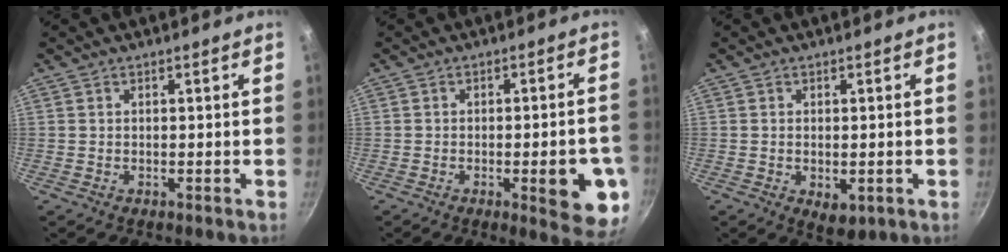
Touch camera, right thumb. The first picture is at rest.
{"total": 11.4, "force": [-3.2, 3.2, 10.4], "torque": [-0.104, 0.010, -0.037]}
{"total": 4.2, "force": [-1.0, 2.4, 3.4], "torque": [-0.045, -0.011, -0.008]}